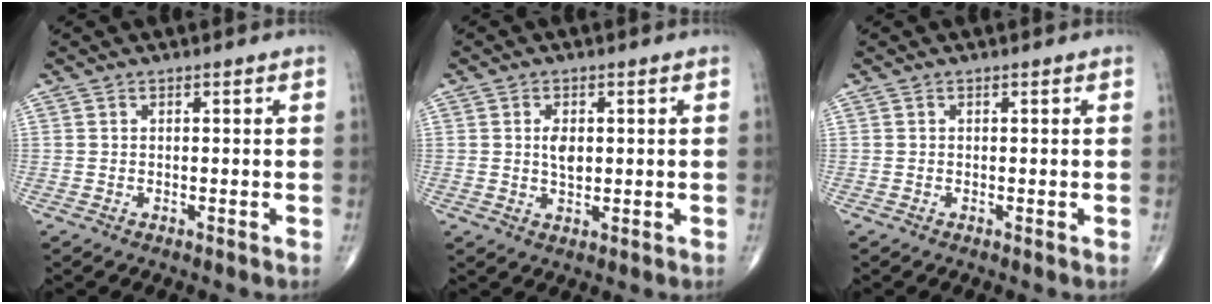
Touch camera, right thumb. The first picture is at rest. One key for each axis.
{"total": 3.4, "fx": 0.5, "fy": 2.0, "fz": 2.8, "tx": -0.042, "ty": -0.005, "tz": 0.010}
{"total": 0.0}